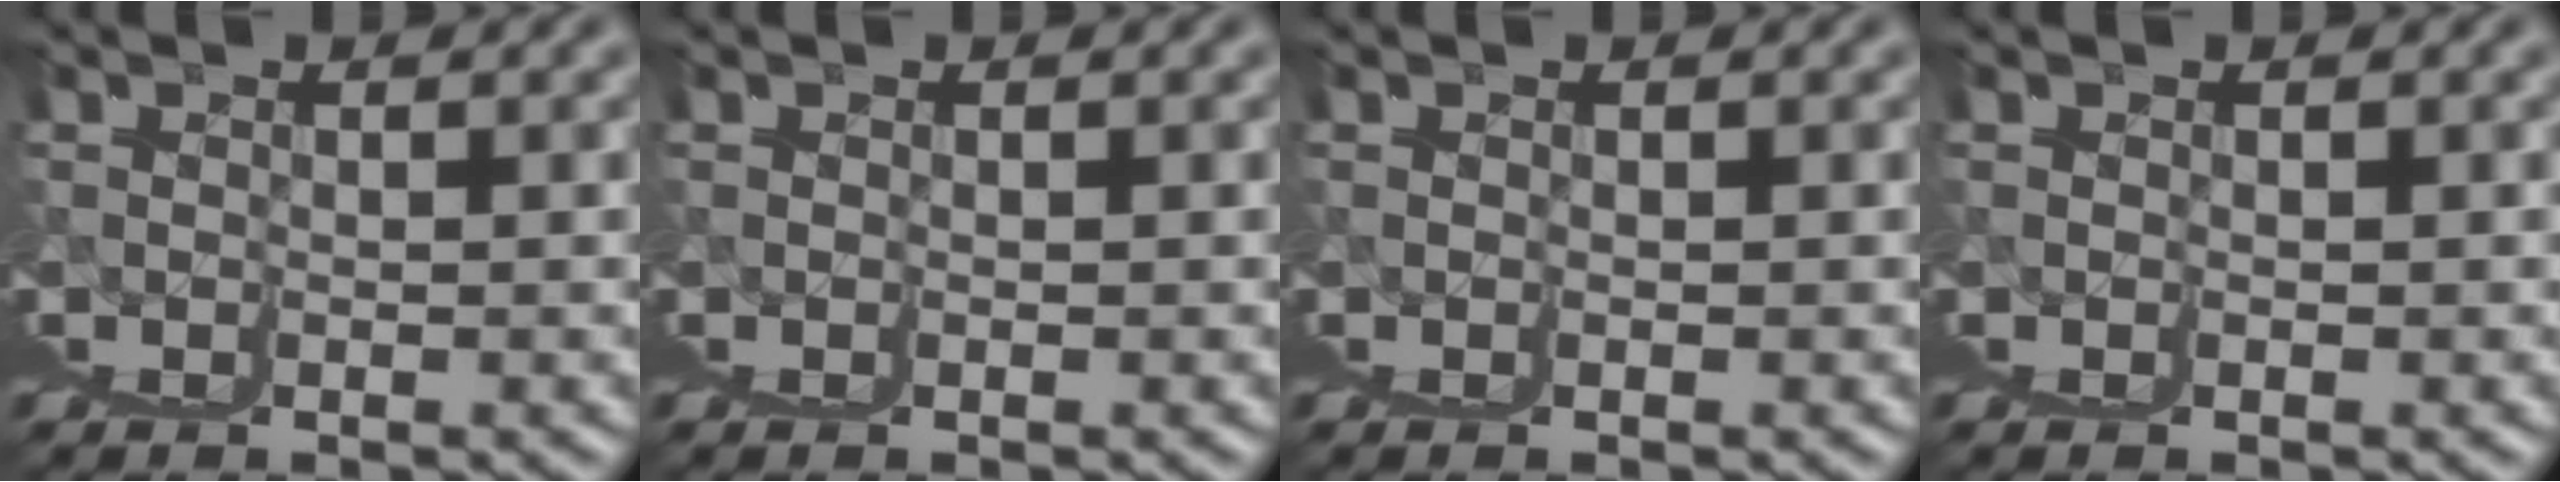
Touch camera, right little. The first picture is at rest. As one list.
[{"total": 0.0}, {"total": 0.0}, {"total": 0.0}]